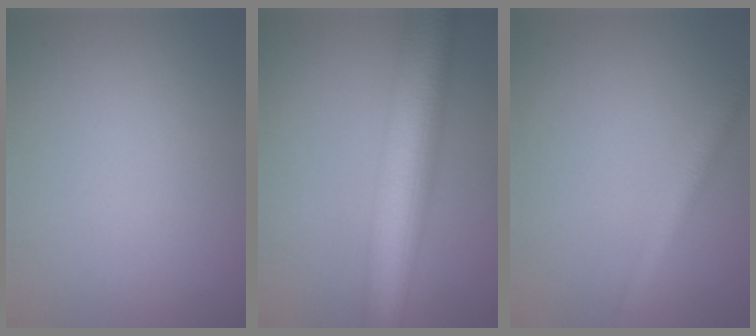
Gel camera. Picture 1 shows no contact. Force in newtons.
{"total": 9.9, "press": 9.9, "slide": 0.4}
{"total": 2.7, "press": 2.7, "slide": 0.1}